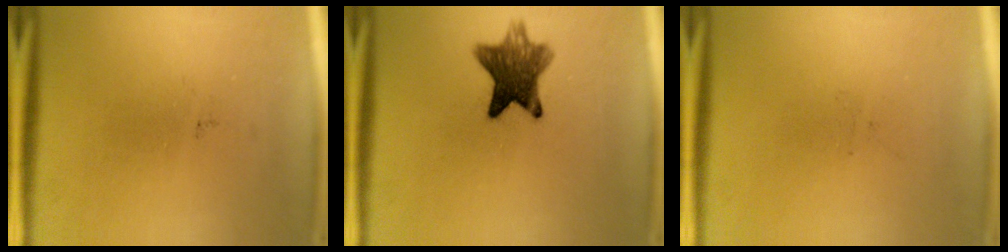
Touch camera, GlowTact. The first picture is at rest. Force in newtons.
{"total": 8.9}
{"total": 0.0}